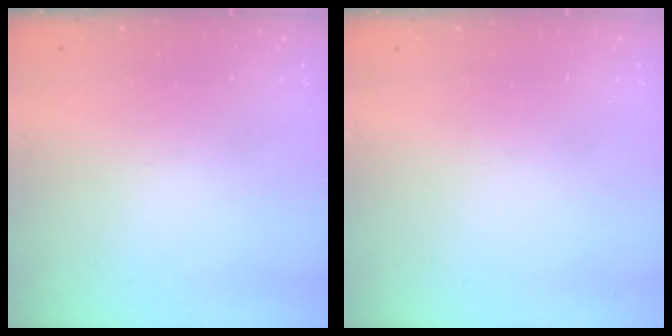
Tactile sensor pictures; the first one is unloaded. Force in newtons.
{"total": 1.8, "press": 1.7, "slide": 0.1}